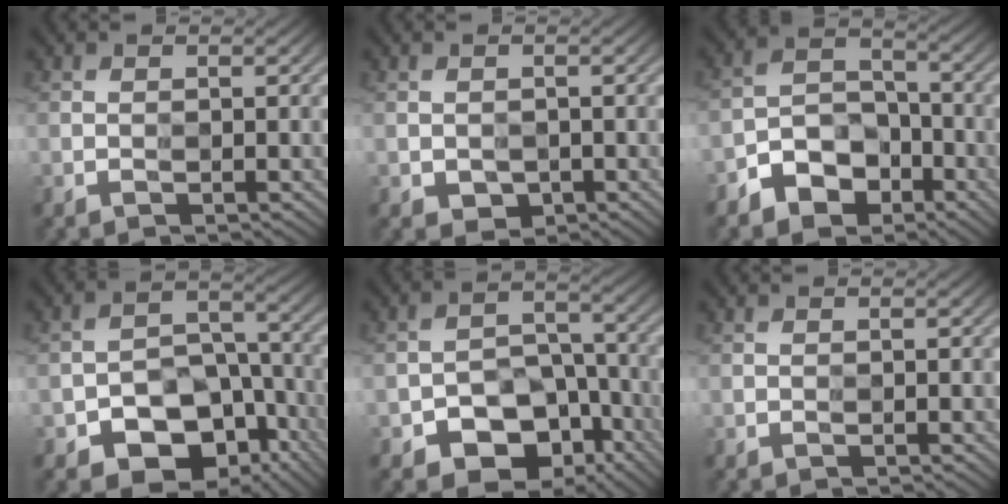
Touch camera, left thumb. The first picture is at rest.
{"total": 0.8, "force": [0.1, 0.8, -0.2], "torque": [-0.004, -0.003, 0.006]}
{"total": 5.8, "force": [-4.1, 3.8, 1.5], "torque": [-0.020, 0.000, -0.087]}
{"total": 9.7, "force": [-6.0, 6.3, 4.1], "torque": [-0.050, -0.007, -0.101]}
{"total": 8.3, "force": [-5.4, 5.5, 3.0], "torque": [-0.031, -0.004, -0.092]}
{"total": 0.0}